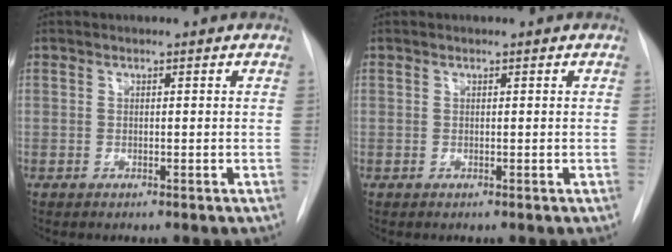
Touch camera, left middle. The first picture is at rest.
{"total": 0.0}